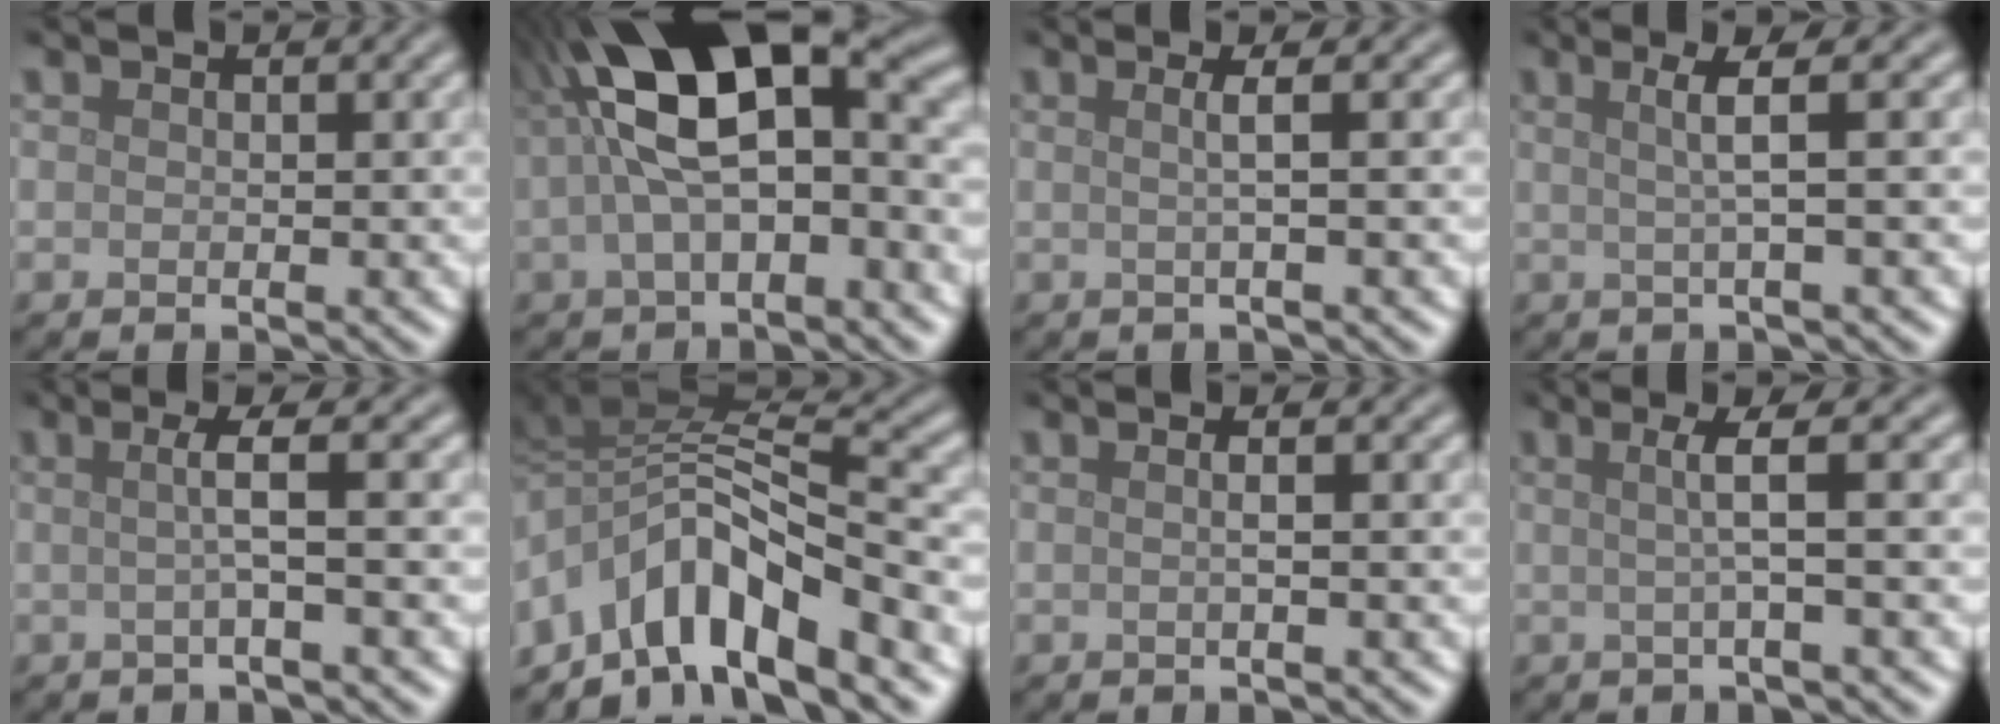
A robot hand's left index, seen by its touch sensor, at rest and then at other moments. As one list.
[{"total": 12.3, "force": [1.4, 5.6, 10.9], "torque": [-0.188, 0.037, 0.011]}, {"total": 2.0, "force": [0.2, 0.5, 1.9], "torque": [-0.030, 0.007, -0.008]}, {"total": 3.0, "force": [0.5, 0.5, 2.9], "torque": [-0.048, 0.006, 0.006]}, {"total": 2.7, "force": [0.0, 0.4, 2.7], "torque": [-0.046, 0.001, -0.008]}, {"total": 8.9, "force": [-4.8, 3.5, 6.6], "torque": [-0.097, 0.010, -0.097]}, {"total": 1.8, "force": [0.3, 0.7, 1.6], "torque": [-0.011, 0.000, -0.016]}, {"total": 2.9, "force": [0.2, 0.4, 2.9], "torque": [-0.049, 0.005, -0.002]}]